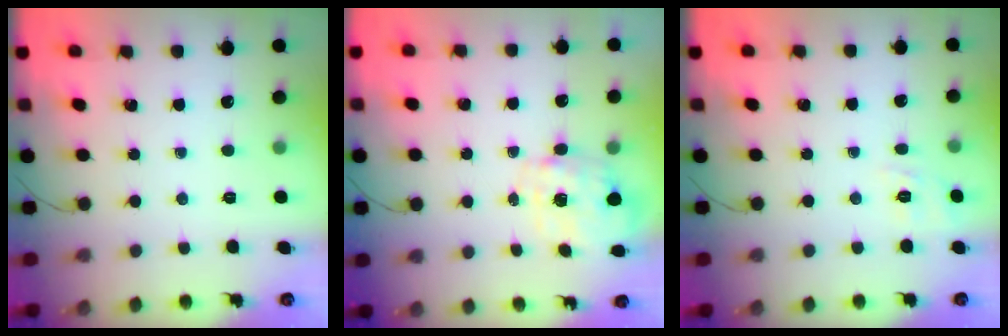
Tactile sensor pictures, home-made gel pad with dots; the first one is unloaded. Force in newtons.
{"total": 2.8, "press": 2.7, "slide": 0.9}
{"total": 1.9, "press": 0.5, "slide": 1.8}